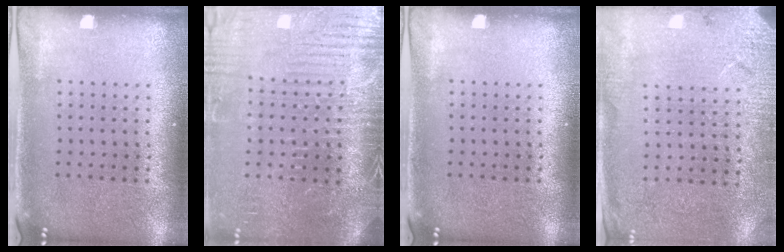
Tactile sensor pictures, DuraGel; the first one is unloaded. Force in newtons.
{"total": 4.1, "press": 3.8, "slide": 1.4}
{"total": 0.0}
{"total": 2.7, "press": 2.7, "slide": 0.2}